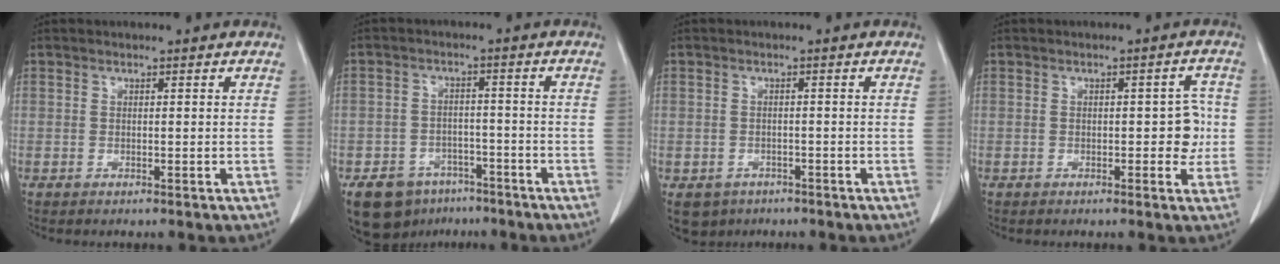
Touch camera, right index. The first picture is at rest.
{"total": 9.0, "force": [-6.1, 6.0, 3.0], "torque": [-0.046, 0.010, -0.089]}
{"total": 4.6, "force": [-2.7, 3.6, 0.8], "torque": [-0.007, 0.003, -0.038]}
{"total": 3.9, "force": [-0.3, 1.9, 3.4], "torque": [-0.034, 0.016, -0.002]}